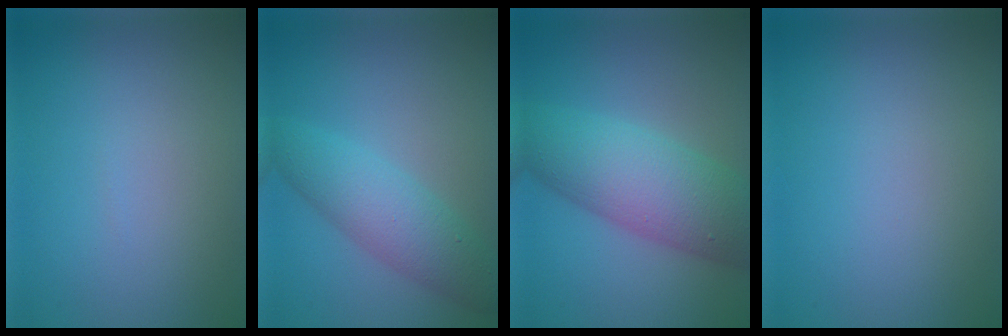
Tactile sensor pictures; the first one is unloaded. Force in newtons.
{"total": 4.8, "press": 4.8, "slide": 0.0}
{"total": 8.3, "press": 8.3, "slide": 0.1}
{"total": 0.0}